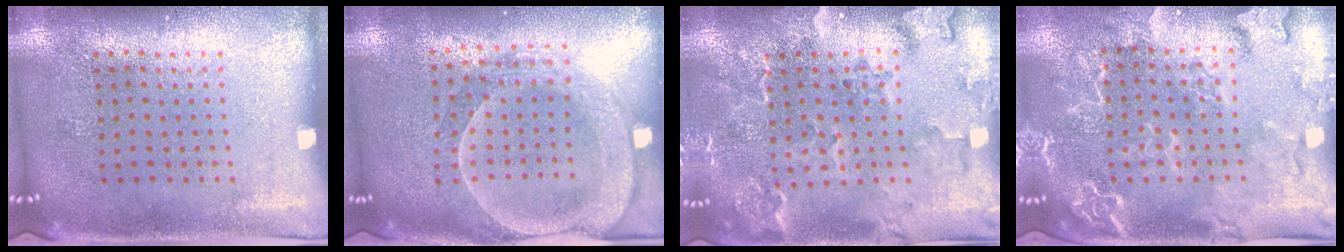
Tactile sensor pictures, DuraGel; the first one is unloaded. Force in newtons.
{"total": 2.3, "press": 2.1, "slide": 0.9}
{"total": 2.4, "press": 2.2, "slide": 1.0}
{"total": 2.5, "press": 2.4, "slide": 0.7}